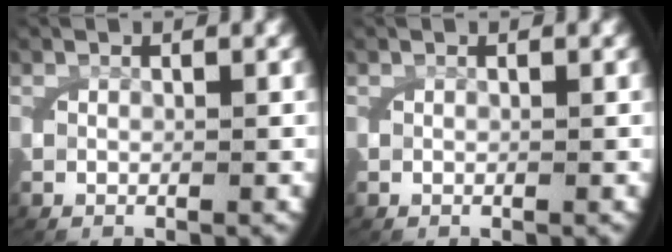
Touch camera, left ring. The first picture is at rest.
{"total": 0.0}